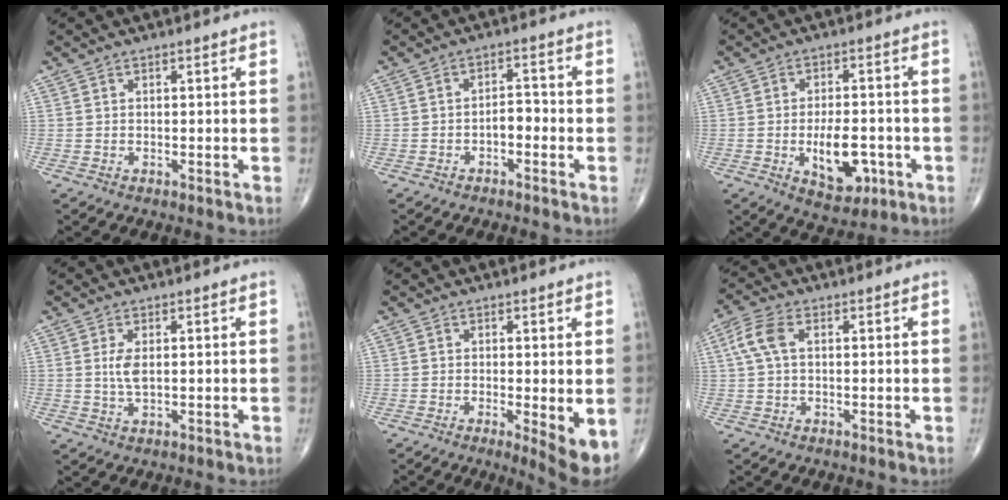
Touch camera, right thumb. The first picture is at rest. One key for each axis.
{"total": 3.1, "fx": -1.4, "fy": 1.7, "fz": 2.3, "tx": -0.024, "ty": 0.021, "tz": -0.026}
{"total": 9.6, "fx": -2.7, "fy": 5.1, "fz": 7.6, "tx": -0.101, "ty": 0.008, "tz": -0.030}
{"total": 3.2, "fx": 0.5, "fy": 1.3, "fz": 2.9, "tx": -0.062, "ty": -0.005, "tz": 0.013}
{"total": 5.8, "fx": -1.1, "fy": 1.2, "fz": 5.5, "tx": -0.086, "ty": -0.018, "tz": -0.020}
{"total": 5.3, "fx": 1.0, "fy": 2.9, "fz": 4.3, "tx": -0.108, "ty": 0.018, "tz": 0.017}